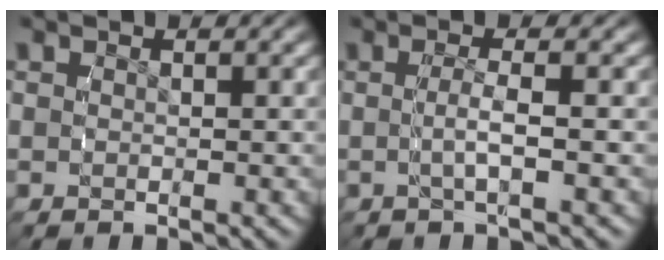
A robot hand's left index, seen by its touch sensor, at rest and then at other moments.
{"total": 1.8, "force": [-0.4, -0.7, 1.6], "torque": [-0.029, 0.006, -0.012]}